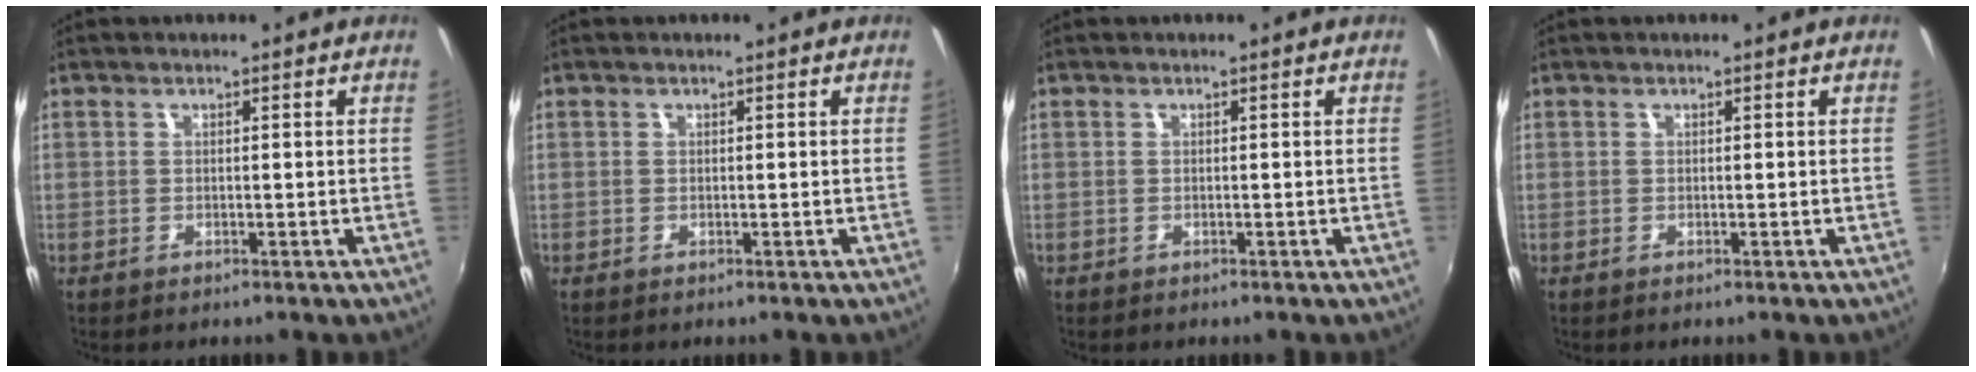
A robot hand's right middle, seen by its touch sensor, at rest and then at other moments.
{"total": 0.0}
{"total": 0.0}
{"total": 0.0}